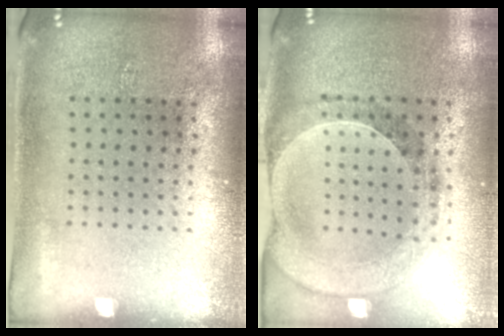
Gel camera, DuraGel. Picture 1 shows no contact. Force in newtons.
{"total": 1.0, "press": 0.9, "slide": 0.2}